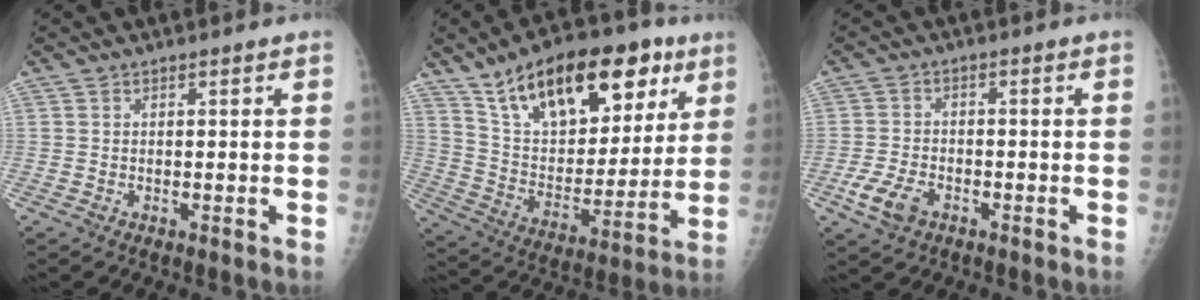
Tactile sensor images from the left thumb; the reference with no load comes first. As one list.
[{"total": 25.6, "force": [14.1, 12.8, 17.1], "torque": [-0.230, -0.025, 0.239]}, {"total": 6.0, "force": [-3.0, 3.7, 3.6], "torque": [-0.073, 0.009, -0.054]}]